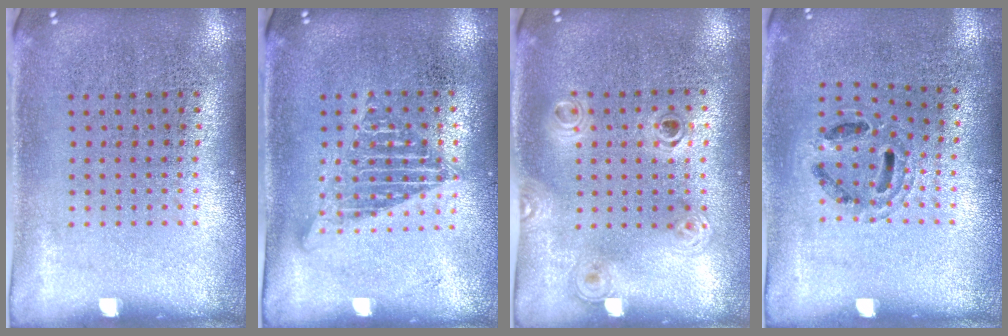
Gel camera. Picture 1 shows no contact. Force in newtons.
{"total": 1.3, "press": 1.2, "slide": 0.6}
{"total": 1.1, "press": 1.0, "slide": 0.4}
{"total": 0.8, "press": 0.8, "slide": 0.2}